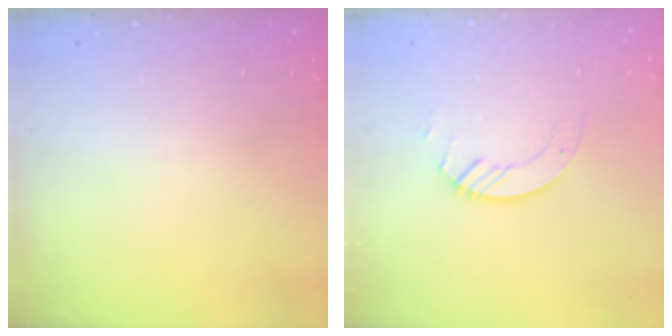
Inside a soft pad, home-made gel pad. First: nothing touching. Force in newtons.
{"total": 2.8, "press": 2.8, "slide": 0.3}